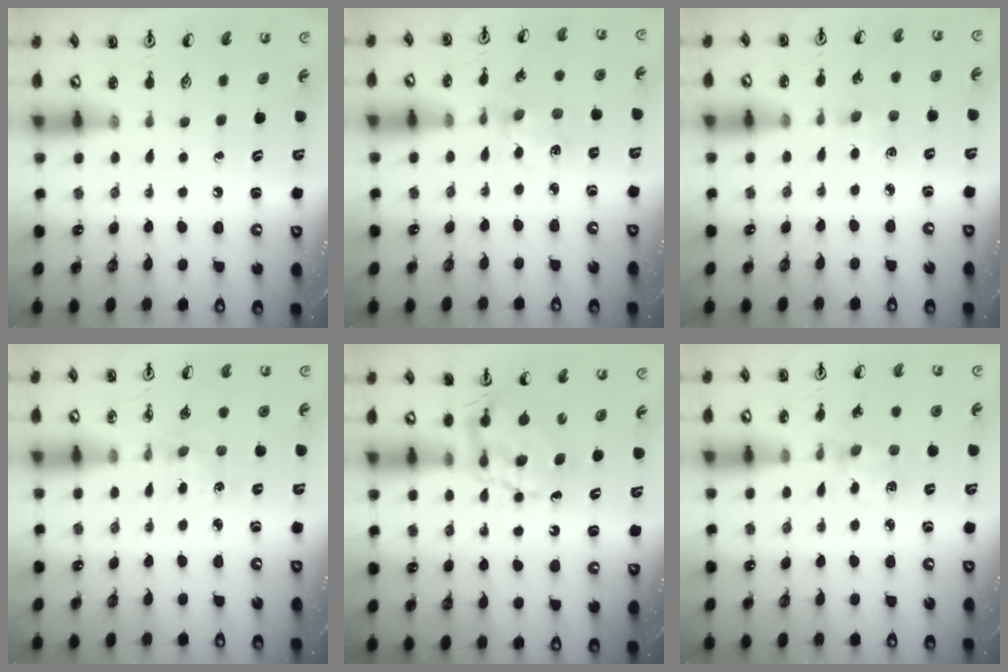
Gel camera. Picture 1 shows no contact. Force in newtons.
{"total": 1.9, "press": 1.9, "slide": 0.2}
{"total": 2.9, "press": 2.9, "slide": 0.3}
{"total": 1.5, "press": 1.5, "slide": 0.2}
{"total": 6.8, "press": 6.8, "slide": 0.2}
{"total": 2.1, "press": 2.1, "slide": 0.3}